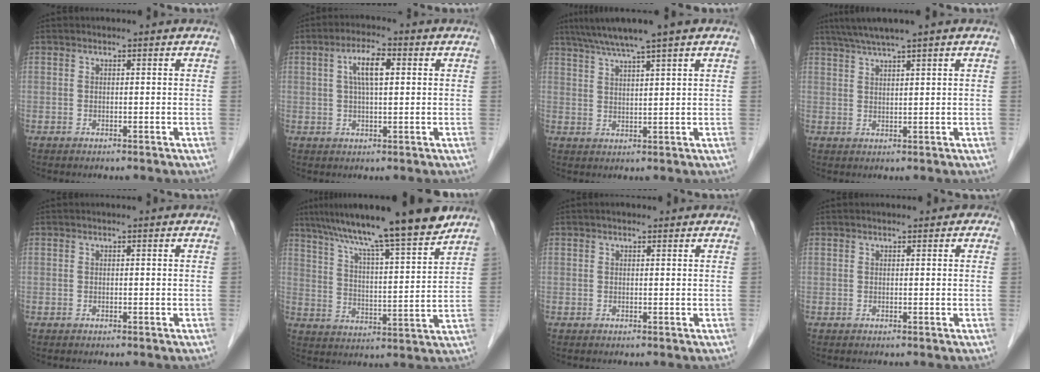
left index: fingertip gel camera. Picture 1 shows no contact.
{"total": 5.1, "force": [1.3, 1.3, 4.8], "torque": [-0.091, 0.014, 0.024]}
{"total": 7.4, "force": [5.7, -0.9, 4.6], "torque": [-0.077, 0.023, 0.097]}
{"total": 5.3, "force": [4.1, -0.9, 3.2], "torque": [-0.061, 0.020, 0.076]}
{"total": 0.0}
{"total": 16.6, "force": [13.4, -0.2, 9.7], "torque": [-0.149, 0.009, 0.211]}
{"total": 1.5, "force": [1.2, 0.7, 0.7], "torque": [-0.013, 0.014, 0.014]}
{"total": 1.1, "force": [0.7, 0.7, 0.3], "torque": [0.004, 0.006, 0.003]}